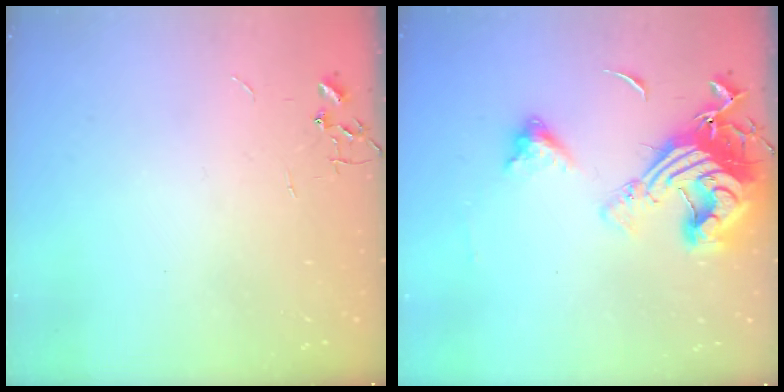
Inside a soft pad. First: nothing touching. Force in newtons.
{"total": 18.4, "press": 18.3, "slide": 2.0}